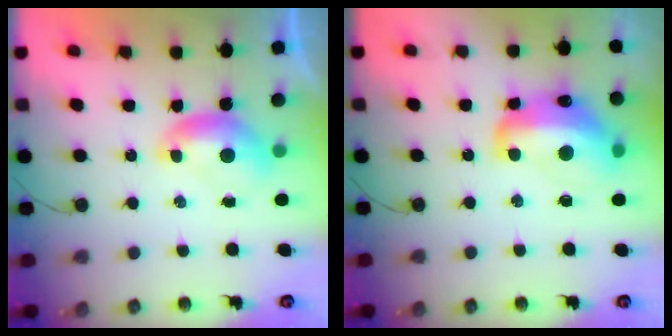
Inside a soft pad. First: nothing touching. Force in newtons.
{"total": 11.2, "press": 11.1, "slide": 1.4}